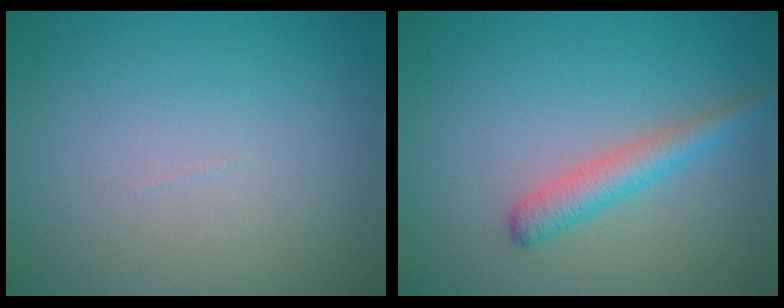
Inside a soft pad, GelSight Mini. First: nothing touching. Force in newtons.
{"total": 2.7, "press": 2.7, "slide": 0.0}